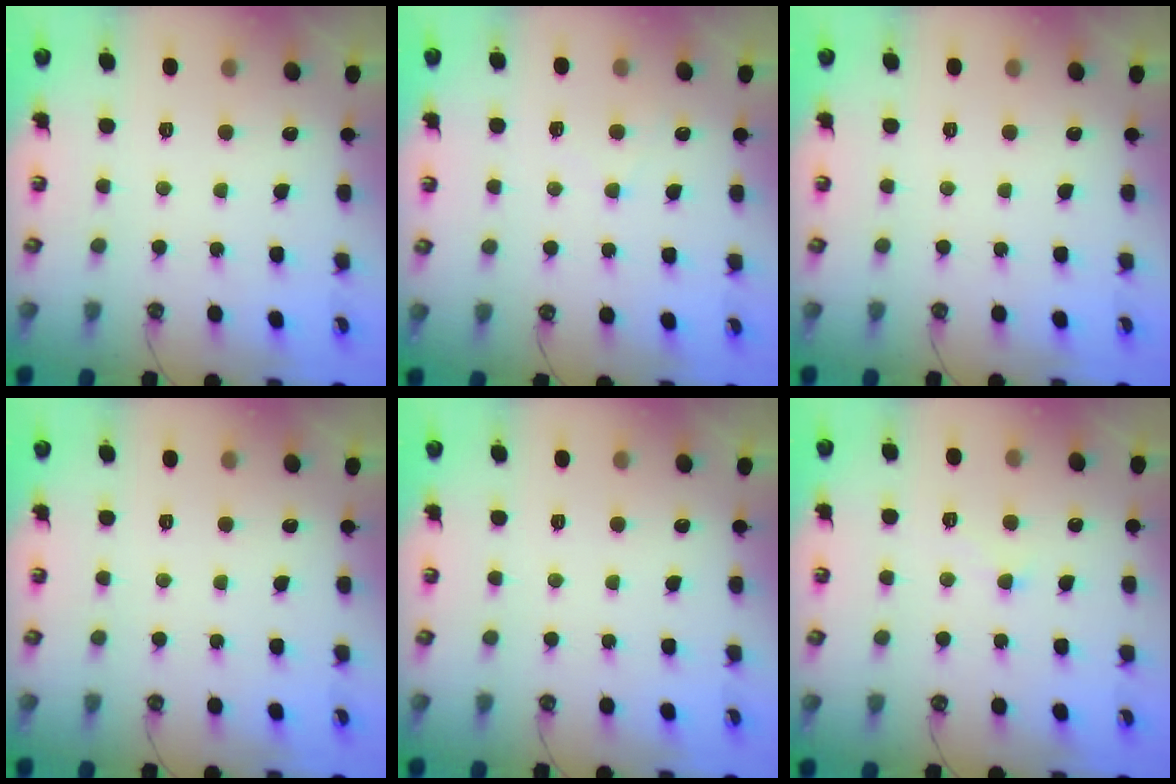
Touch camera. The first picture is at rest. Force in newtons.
{"total": 1.8, "press": 1.7, "slide": 0.4}
{"total": 0.0}
{"total": 0.0}
{"total": 0.0}
{"total": 0.0}